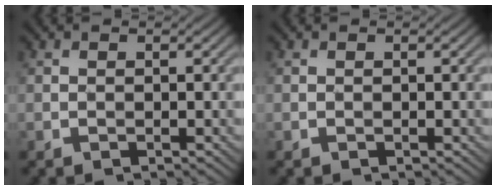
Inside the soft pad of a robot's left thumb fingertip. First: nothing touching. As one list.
[{"total": 0.0}]